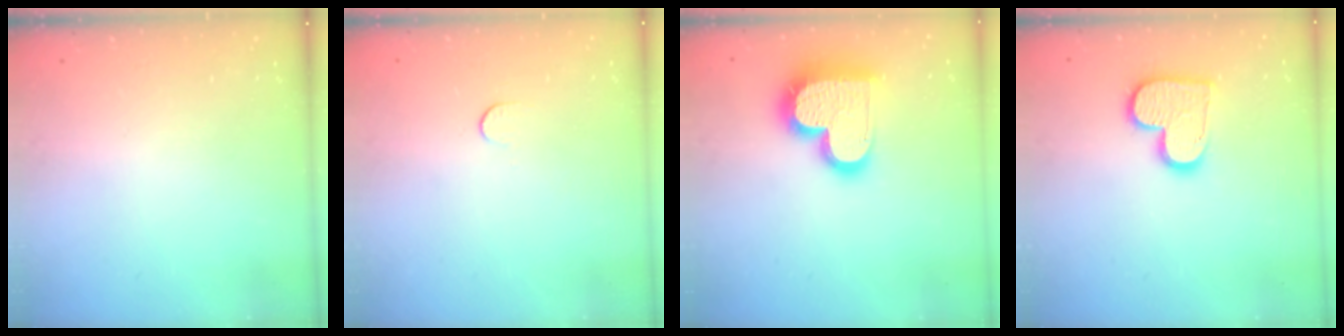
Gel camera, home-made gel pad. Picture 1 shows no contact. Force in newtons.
{"total": 3.7, "press": 3.7, "slide": 0.4}
{"total": 19.5, "press": 19.5, "slide": 1.5}
{"total": 12.4, "press": 12.4, "slide": 0.8}